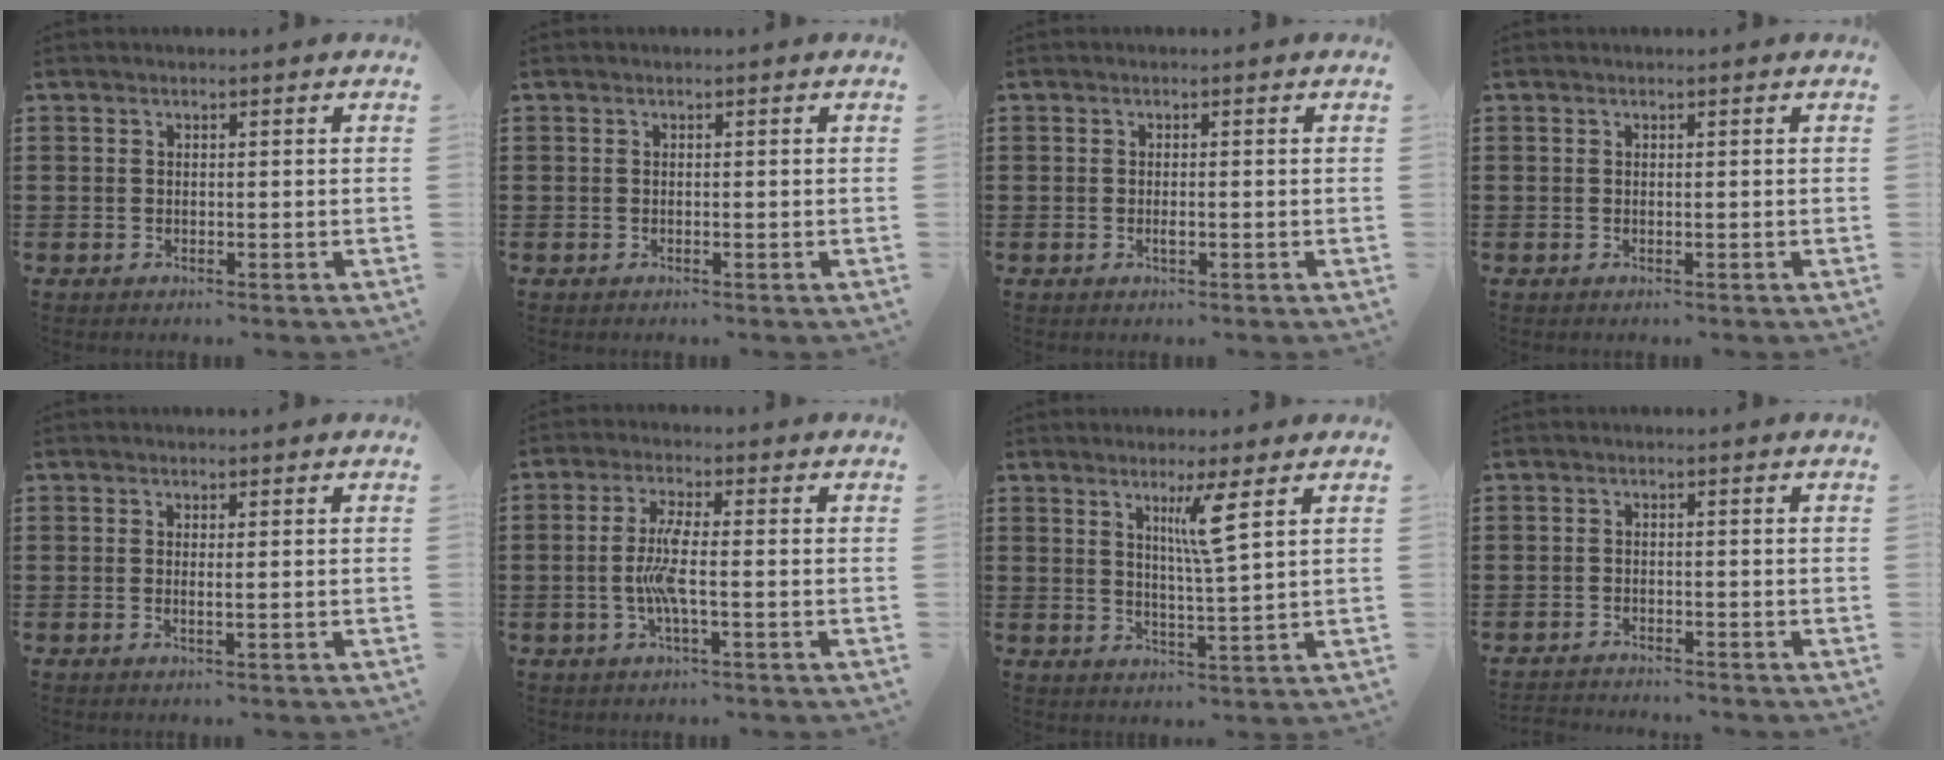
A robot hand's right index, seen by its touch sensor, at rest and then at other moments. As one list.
[{"total": 0.0}, {"total": 1.2, "force": [-0.3, 0.2, 1.1], "torque": [-0.029, -0.006, -0.007]}, {"total": 0.0}, {"total": 0.8, "force": [0.0, -0.1, 0.8], "torque": [-0.014, -0.003, -0.001]}, {"total": 5.4, "force": [-1.2, 0.8, 5.2], "torque": [-0.115, -0.009, -0.029]}, {"total": 5.3, "force": [2.6, -0.4, 4.6], "torque": [-0.089, -0.007, 0.038]}, {"total": 1.6, "force": [-1.6, 0.1, -0.1], "torque": [-0.003, 0.003, -0.035]}]